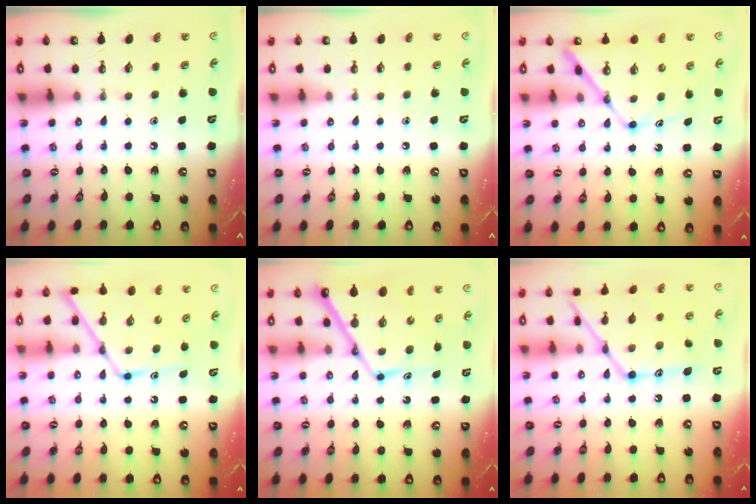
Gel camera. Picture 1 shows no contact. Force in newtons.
{"total": 0.0}
{"total": 11.2, "press": 11.1, "slide": 1.0}
{"total": 13.1, "press": 13.1, "slide": 1.1}
{"total": 12.6, "press": 12.5, "slide": 1.1}
{"total": 17.3, "press": 17.2, "slide": 1.2}